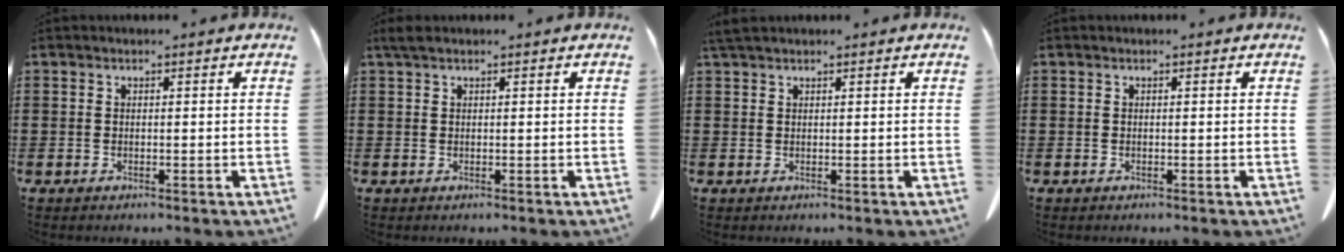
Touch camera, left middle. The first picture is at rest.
{"total": 1.1, "force": [0.6, 0.3, 0.9], "torque": [-0.019, 0.003, 0.010]}
{"total": 1.2, "force": [1.0, 0.2, 0.6], "torque": [-0.015, 0.001, 0.020]}
{"total": 0.0}